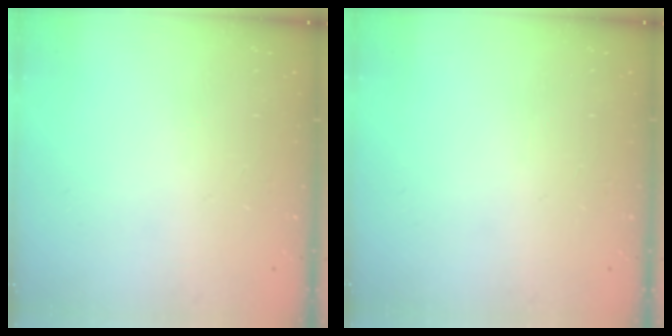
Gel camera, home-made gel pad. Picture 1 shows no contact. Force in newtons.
{"total": 0.0}